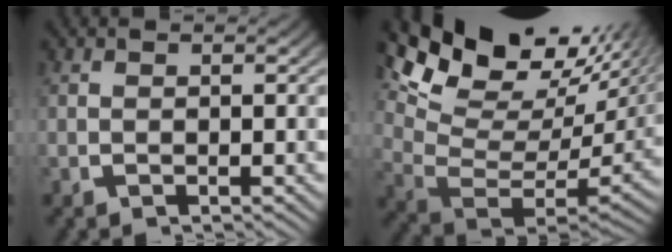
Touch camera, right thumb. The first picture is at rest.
{"total": 15.0, "force": [4.3, 9.6, 10.8], "torque": [-0.187, -0.015, 0.066]}